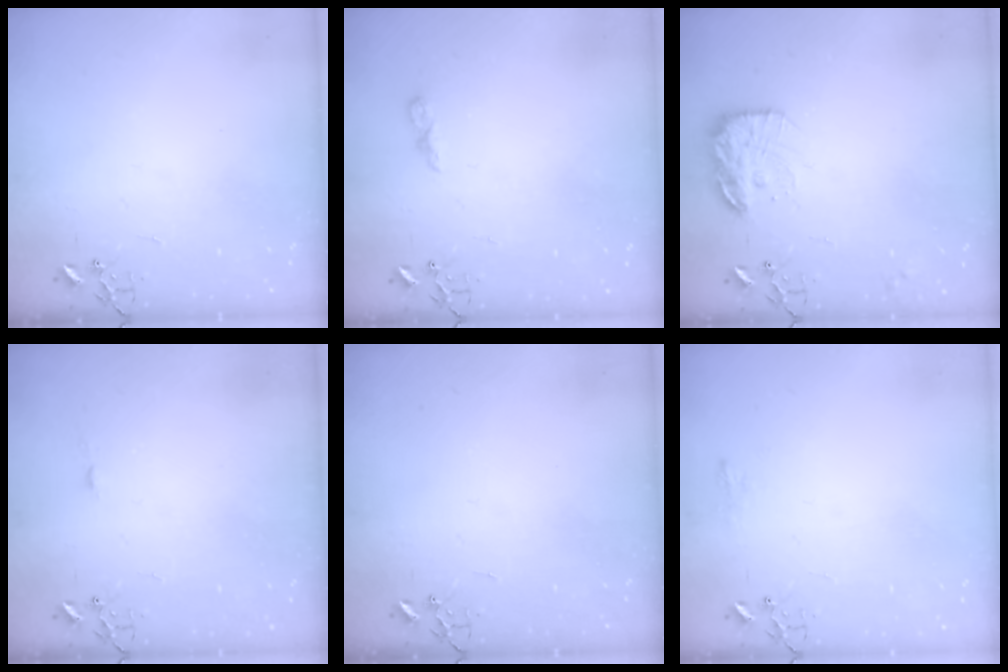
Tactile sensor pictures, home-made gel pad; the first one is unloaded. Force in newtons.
{"total": 5.0, "press": 5.0, "slide": 0.5}
{"total": 15.4, "press": 15.3, "slide": 0.8}
{"total": 3.3, "press": 3.3, "slide": 0.4}
{"total": 0.0}
{"total": 6.9, "press": 6.8, "slide": 0.7}